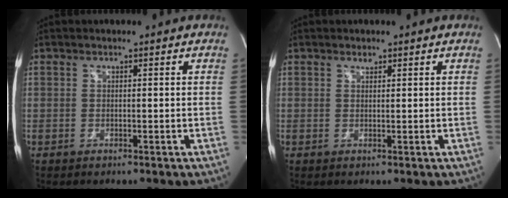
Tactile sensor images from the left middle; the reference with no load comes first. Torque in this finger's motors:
{"motor_torque": [0.29, -0.19, 0.05, 0.01]}